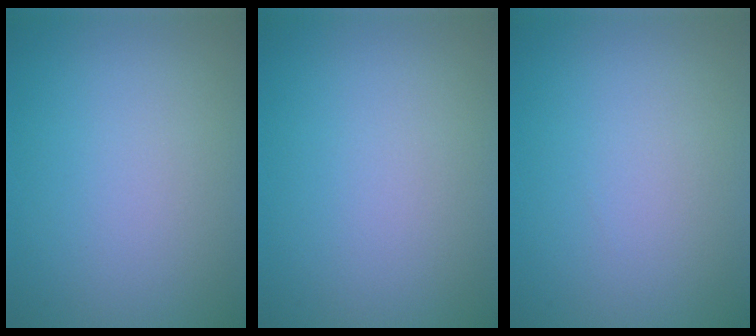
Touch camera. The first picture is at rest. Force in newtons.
{"total": 0.0}
{"total": 0.0}